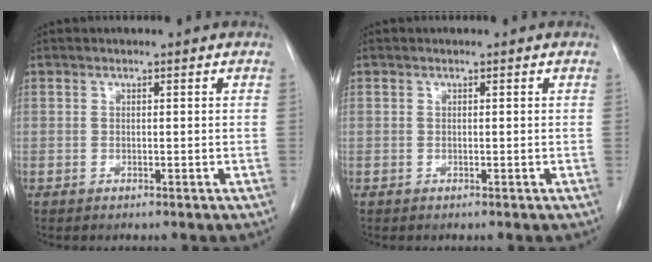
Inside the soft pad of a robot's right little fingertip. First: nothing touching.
{"total": 0.0}